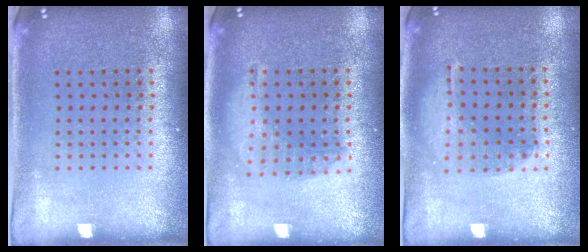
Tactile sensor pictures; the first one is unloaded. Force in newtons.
{"total": 1.4, "press": 1.4, "slide": 0.3}
{"total": 1.3, "press": 1.2, "slide": 0.4}